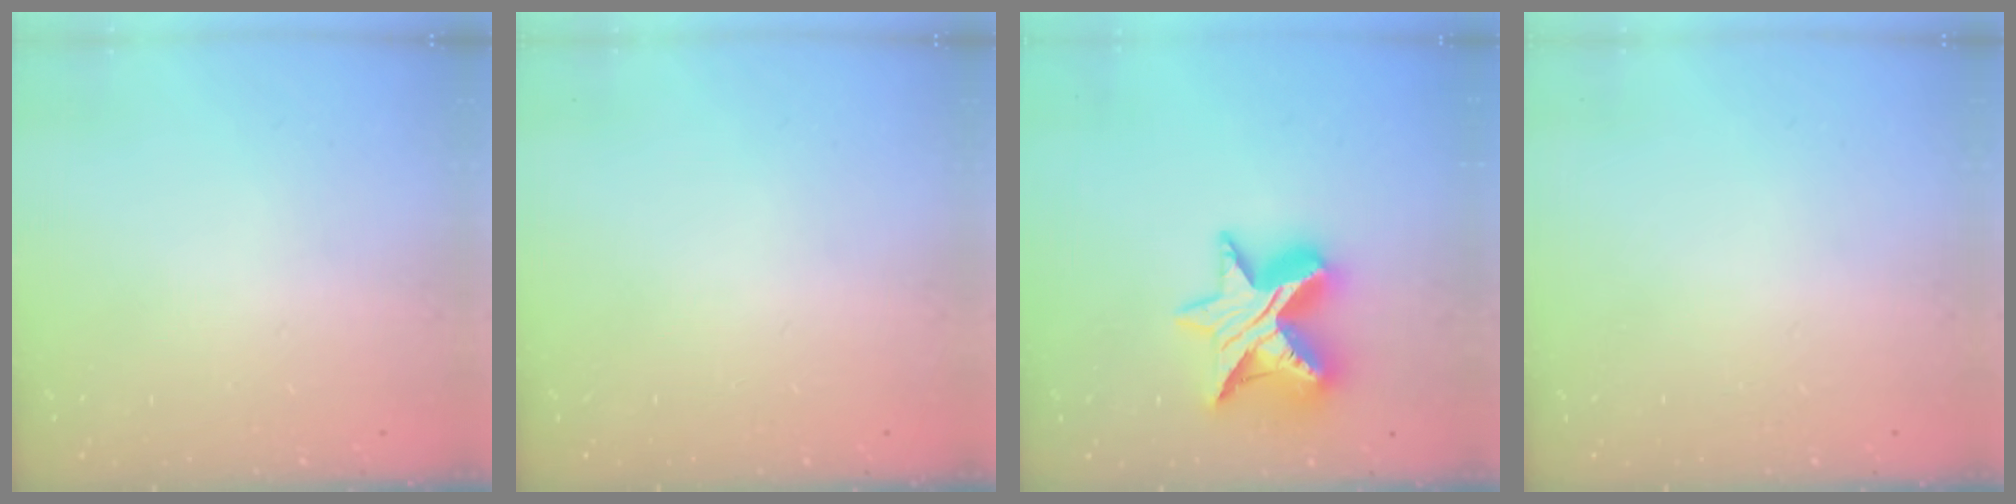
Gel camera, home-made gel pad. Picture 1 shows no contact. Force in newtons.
{"total": 0.0}
{"total": 14.0, "press": 13.9, "slide": 1.0}
{"total": 0.0}